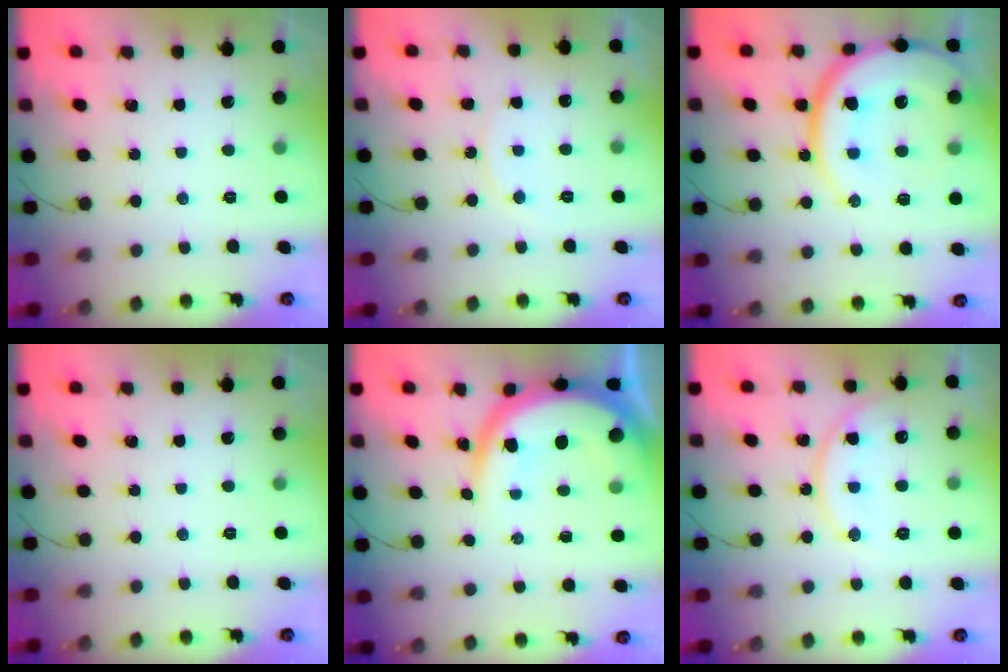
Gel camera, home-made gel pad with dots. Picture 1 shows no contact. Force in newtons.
{"total": 3.9, "press": 3.9, "slide": 0.7}
{"total": 25.1, "press": 24.6, "slide": 4.7}
{"total": 0.0}
{"total": 15.0, "press": 14.9, "slide": 1.6}
{"total": 12.8, "press": 12.8, "slide": 1.1}